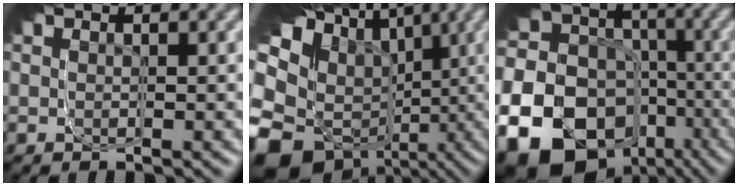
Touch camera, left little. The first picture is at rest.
{"total": 24.3, "force": [-3.7, 16.9, 17.1], "torque": [-0.256, -0.028, -0.068]}
{"total": 21.9, "force": [-5.5, 16.8, 12.9], "torque": [-0.219, -0.061, -0.086]}